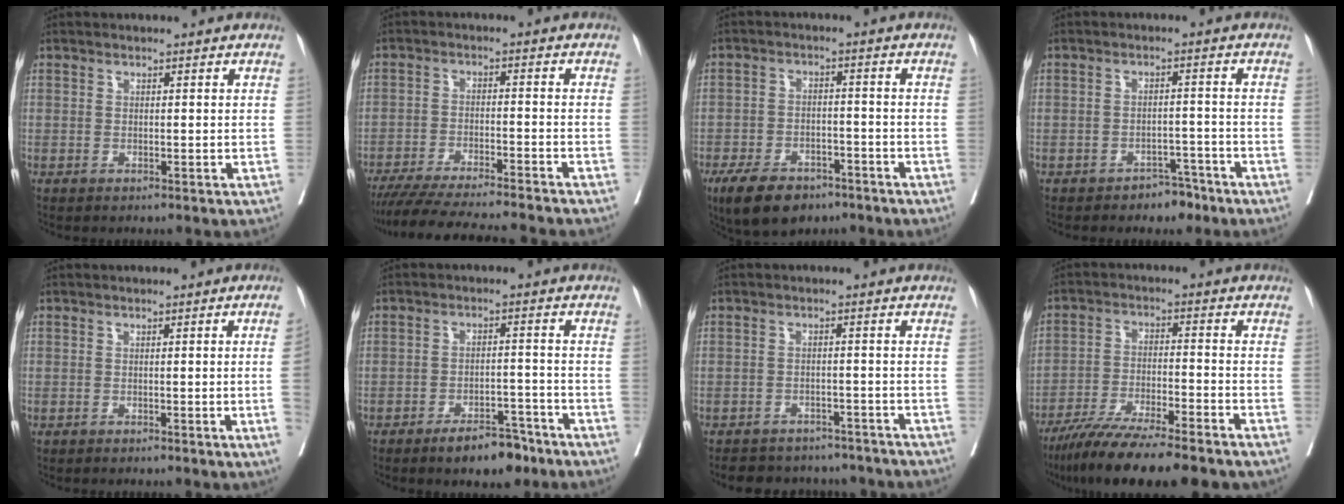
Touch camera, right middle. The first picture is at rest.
{"total": 15.8, "force": [-14.2, -0.2, 6.8], "torque": [-0.107, -0.030, -0.215]}
{"total": 9.3, "force": [-6.6, 4.3, 4.9], "torque": [-0.083, -0.005, -0.107]}
{"total": 3.0, "force": [-2.4, 1.6, 0.9], "torque": [-0.008, 0.008, -0.030]}
{"total": 2.7, "force": [-0.4, -1.3, 2.4], "torque": [-0.033, -0.001, -0.006]}
{"total": 6.1, "force": [-4.5, 1.9, 3.5], "torque": [-0.048, 0.004, -0.067]}
{"total": 12.7, "force": [-11.3, 4.7, 3.4], "torque": [-0.057, 0.012, -0.127]}
{"total": 13.8, "force": [-11.1, 0.7, 8.1], "torque": [-0.134, -0.036, -0.183]}